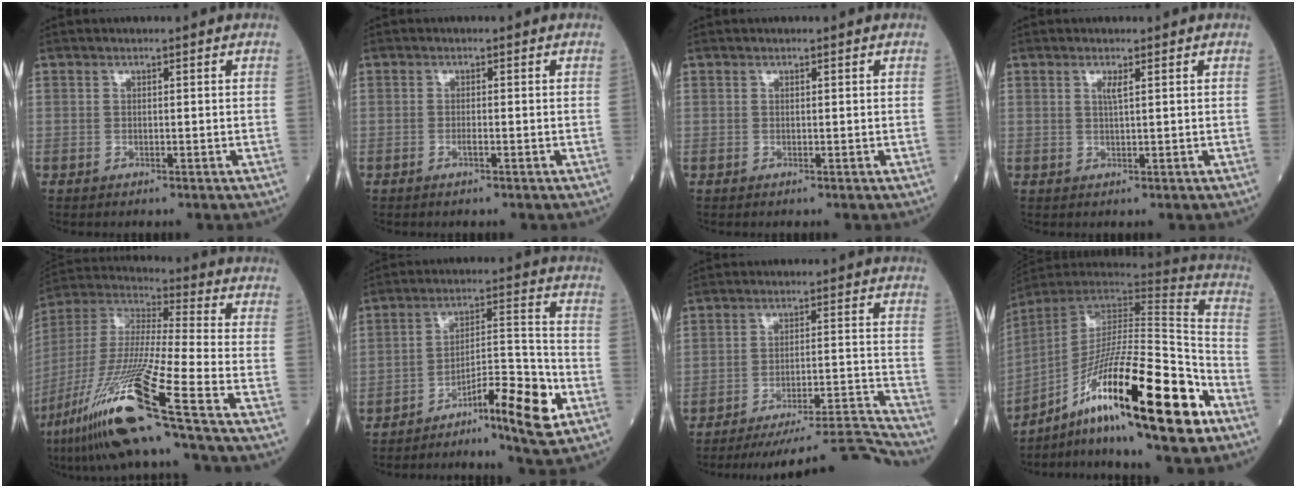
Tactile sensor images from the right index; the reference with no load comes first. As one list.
[{"total": 0.9, "force": [-0.6, 0.0, 0.7], "torque": [-0.014, 0.000, -0.011]}, {"total": 0.0}, {"total": 1.3, "force": [0.6, -0.1, 1.1], "torque": [-0.024, -0.004, 0.010]}, {"total": 20.2, "force": [-11.9, -1.4, 16.3], "torque": [-0.363, -0.047, -0.229]}, {"total": 10.7, "force": [-6.2, 0.9, 8.7], "torque": [-0.136, 0.010, -0.103]}, {"total": 16.3, "force": [-15.9, -2.3, 2.7], "torque": [-0.021, 0.014, -0.228]}, {"total": 23.2, "force": [-12.9, 1.8, 19.1], "torque": [-0.293, -0.012, -0.222]}]